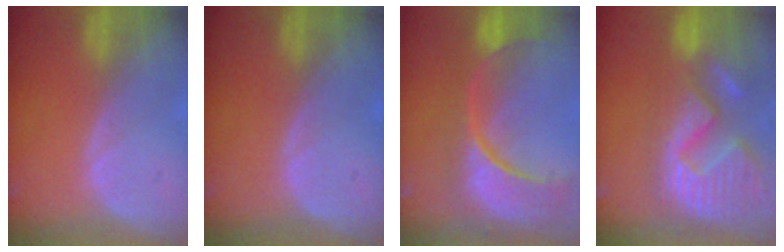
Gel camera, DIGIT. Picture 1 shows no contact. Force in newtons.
{"total": 0.0}
{"total": 13.7, "press": 10.8, "slide": 8.3}
{"total": 14.9, "press": 12.4, "slide": 8.2}